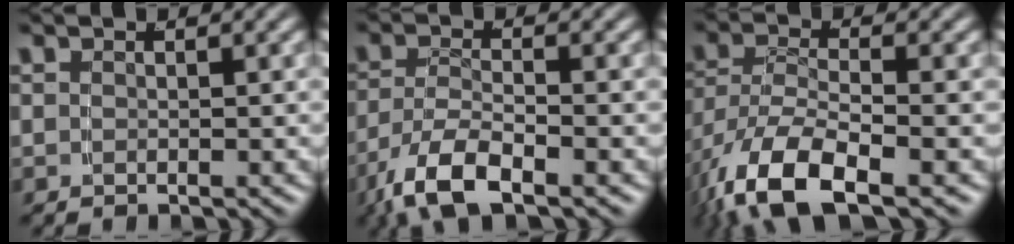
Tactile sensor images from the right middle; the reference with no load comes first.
{"total": 5.5, "force": [-2.9, 2.4, 4.0], "torque": [-0.091, -0.029, -0.035]}
{"total": 7.6, "force": [-4.2, 3.3, 5.4], "torque": [-0.133, -0.054, -0.038]}